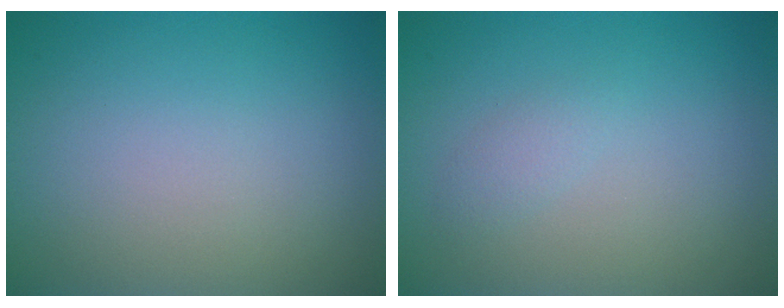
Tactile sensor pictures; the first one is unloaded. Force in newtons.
{"total": 1.0, "press": 1.0, "slide": 0.1}